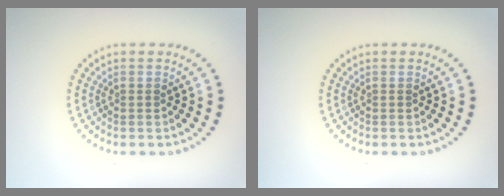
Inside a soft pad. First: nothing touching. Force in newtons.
{"total": 0.0}